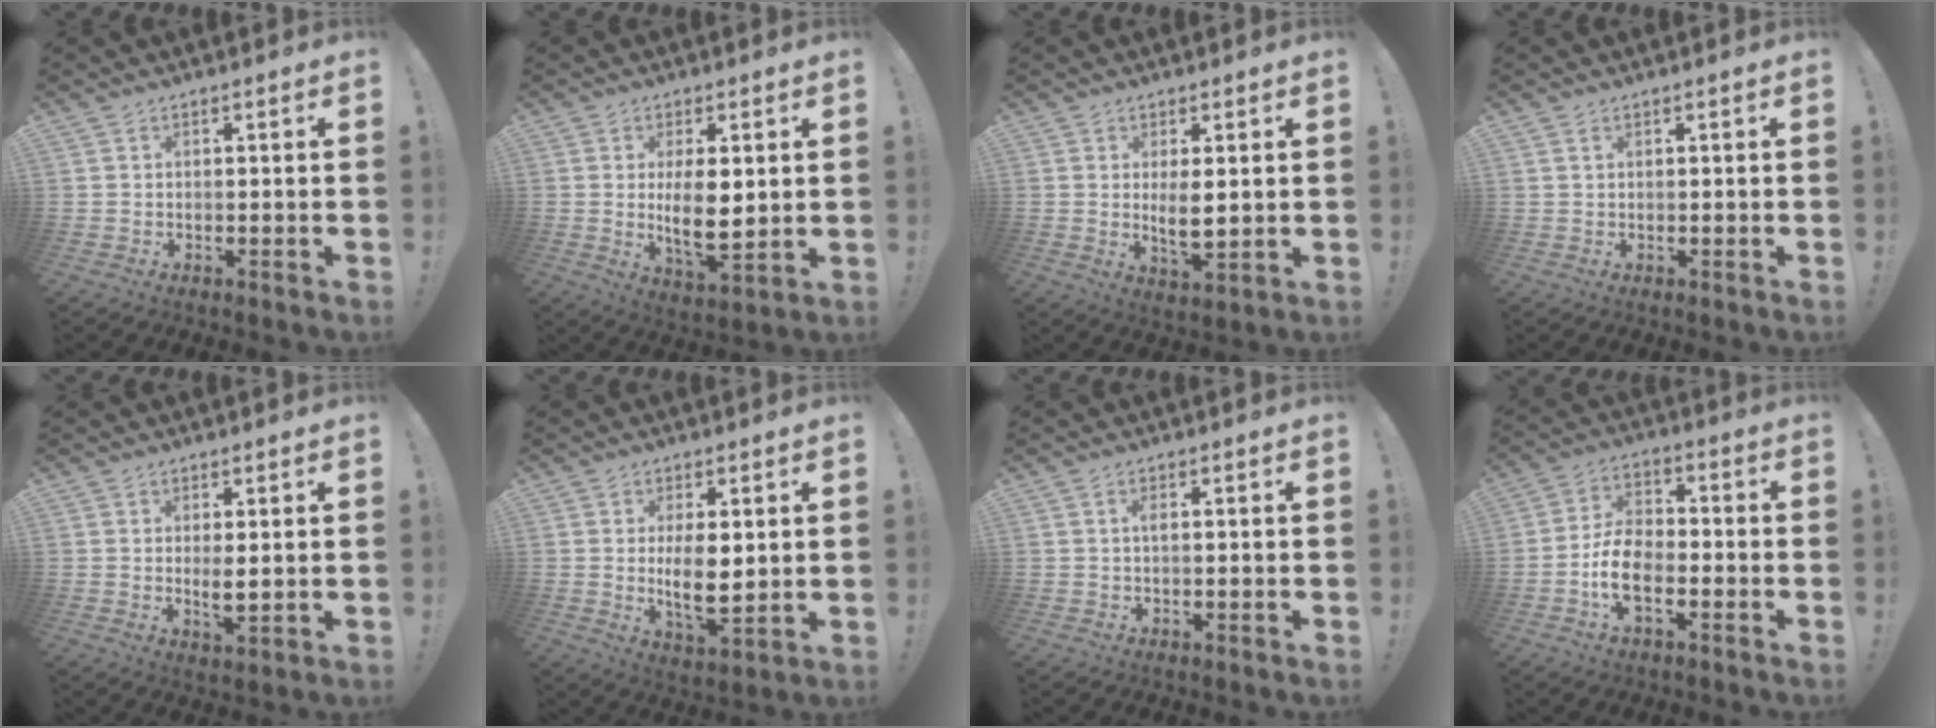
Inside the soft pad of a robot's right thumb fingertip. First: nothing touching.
{"total": 10.3, "force": [1.0, 4.3, 9.3], "torque": [-0.152, -0.023, 0.014]}
{"total": 6.4, "force": [1.1, 2.6, 5.7], "torque": [-0.081, -0.015, 0.017]}
{"total": 0.9, "force": [0.5, 0.4, 0.6], "torque": [-0.017, 0.003, 0.009]}
{"total": 3.9, "force": [0.7, 1.1, 3.6], "torque": [-0.044, -0.012, 0.010]}
{"total": 9.4, "force": [0.9, 4.1, 8.4], "torque": [-0.137, -0.024, 0.013]}
{"total": 1.6, "force": [0.2, 0.4, 1.5], "torque": [-0.031, 0.003, 0.002]}
{"total": 10.6, "force": [-4.4, 5.9, 7.6], "torque": [-0.157, 0.016, -0.080]}